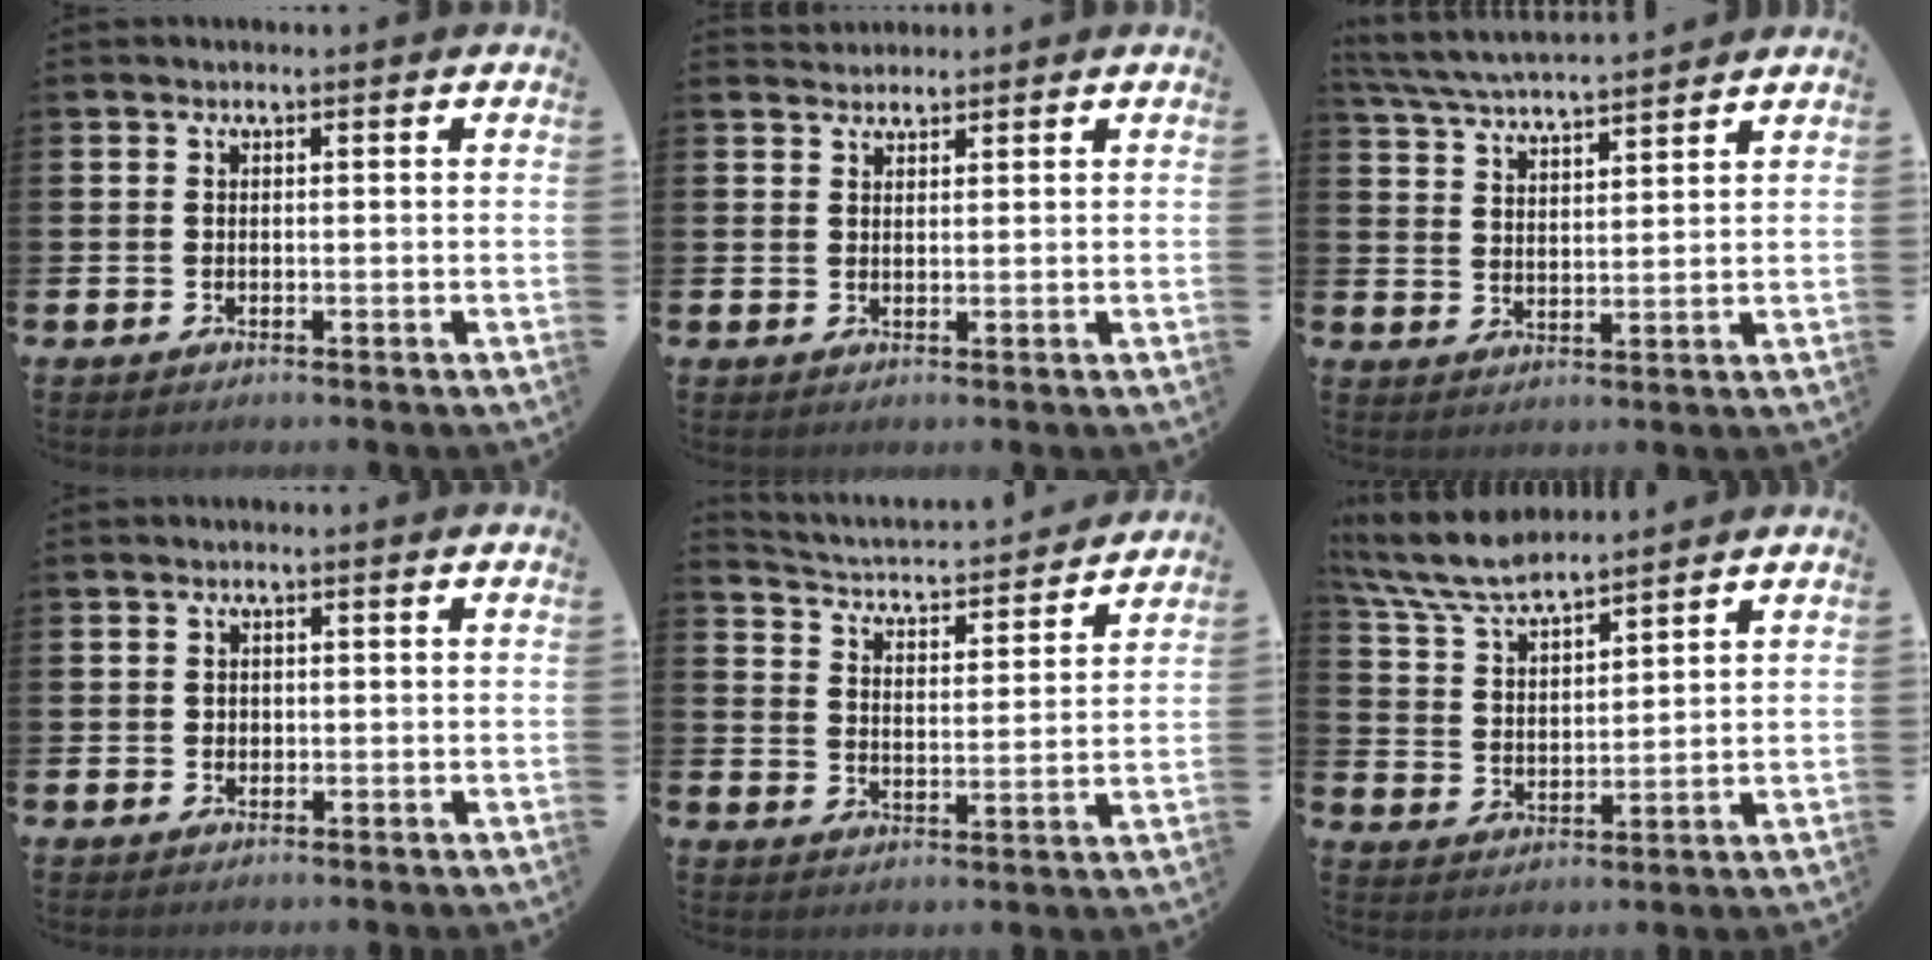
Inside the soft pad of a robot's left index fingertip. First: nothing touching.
{"total": 2.1, "force": [2.0, 0.6, -0.2], "torque": [0.016, -0.009, 0.035]}
{"total": 5.3, "force": [5.2, 0.1, 1.0], "torque": [-0.037, -0.035, 0.091]}
{"total": 0.8, "force": [0.3, 0.7, 0.2], "torque": [0.011, 0.000, 0.001]}
{"total": 3.9, "force": [3.7, 0.9, 0.8], "torque": [-0.037, -0.042, 0.054]}
{"total": 7.7, "force": [7.1, 1.4, 2.7], "torque": [-0.077, -0.035, 0.127]}